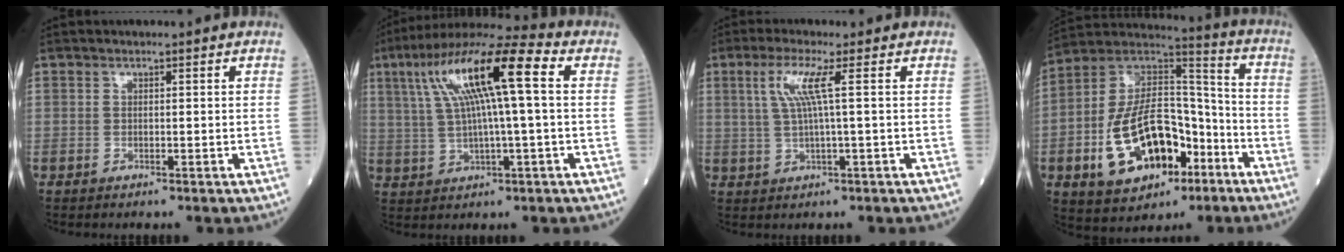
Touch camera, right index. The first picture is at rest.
{"total": 15.2, "force": [4.1, 1.6, 14.6], "torque": [-0.272, 0.037, 0.068]}
{"total": 5.1, "force": [1.4, -0.6, 4.8], "torque": [-0.104, 0.007, 0.033]}
{"total": 19.4, "force": [-7.0, 10.1, 14.9], "torque": [-0.286, 0.019, -0.114]}